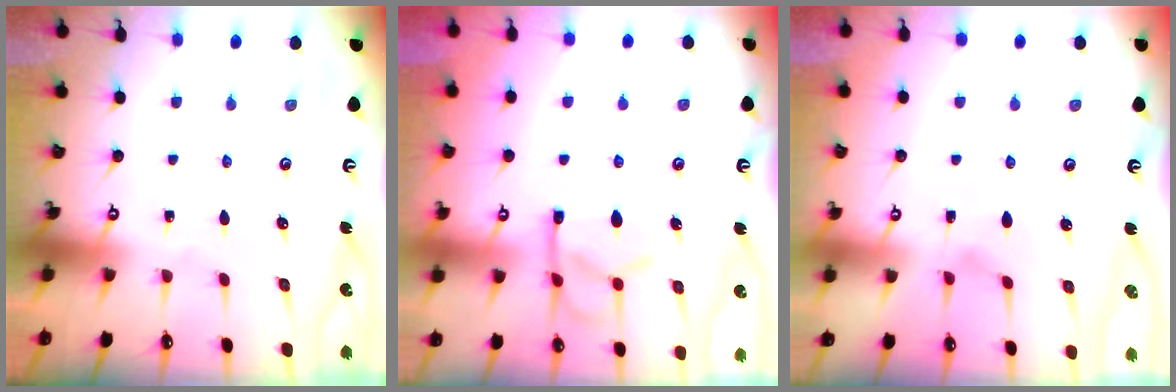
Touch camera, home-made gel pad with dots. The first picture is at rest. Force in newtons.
{"total": 9.0, "press": 8.9, "slide": 1.6}
{"total": 2.8, "press": 2.6, "slide": 1.1}